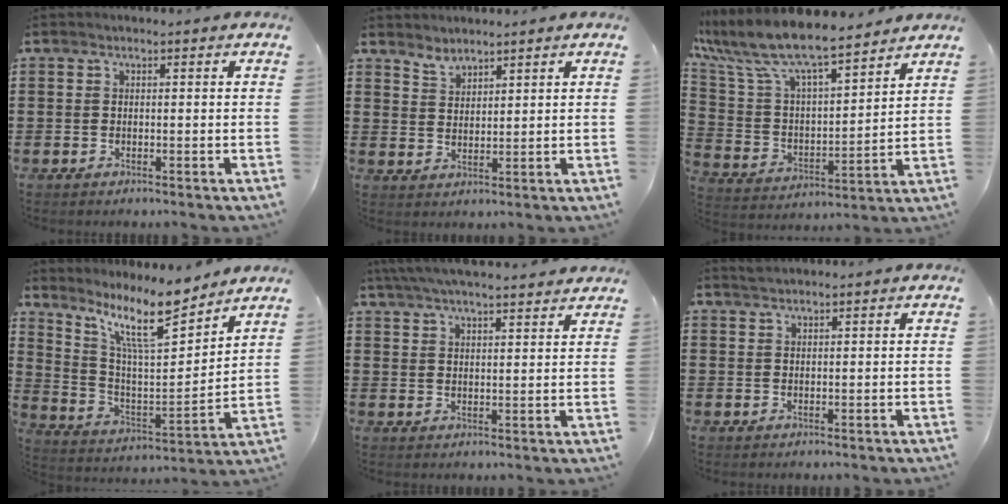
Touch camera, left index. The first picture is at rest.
{"total": 2.5, "force": [2.4, 0.6, 0.0], "torque": [-0.007, -0.007, 0.047]}
{"total": 9.4, "force": [8.1, 1.7, 4.6], "torque": [-0.125, -0.051, 0.138]}
{"total": 11.9, "force": [8.9, 2.7, 7.4], "torque": [-0.156, -0.042, 0.153]}
{"total": 4.8, "force": [4.5, 0.1, 1.7], "torque": [-0.048, -0.014, 0.081]}
{"total": 1.0, "force": [1.0, 0.2, 0.2], "torque": [-0.006, 0.000, 0.019]}